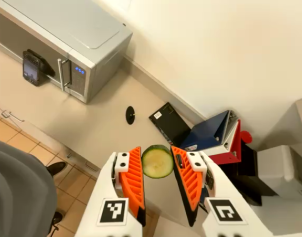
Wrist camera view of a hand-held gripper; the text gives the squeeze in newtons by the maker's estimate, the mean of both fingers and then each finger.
{"total": 7.3, "left": 7.1, "right": 7.5}